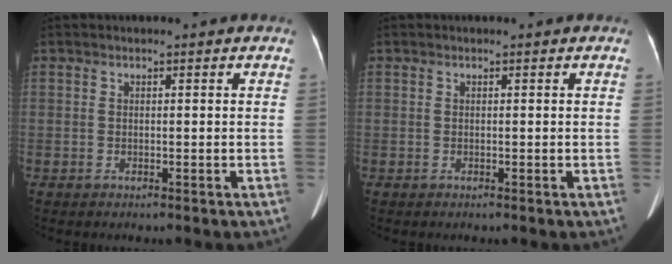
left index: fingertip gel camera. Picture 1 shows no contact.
{"total": 0.0}